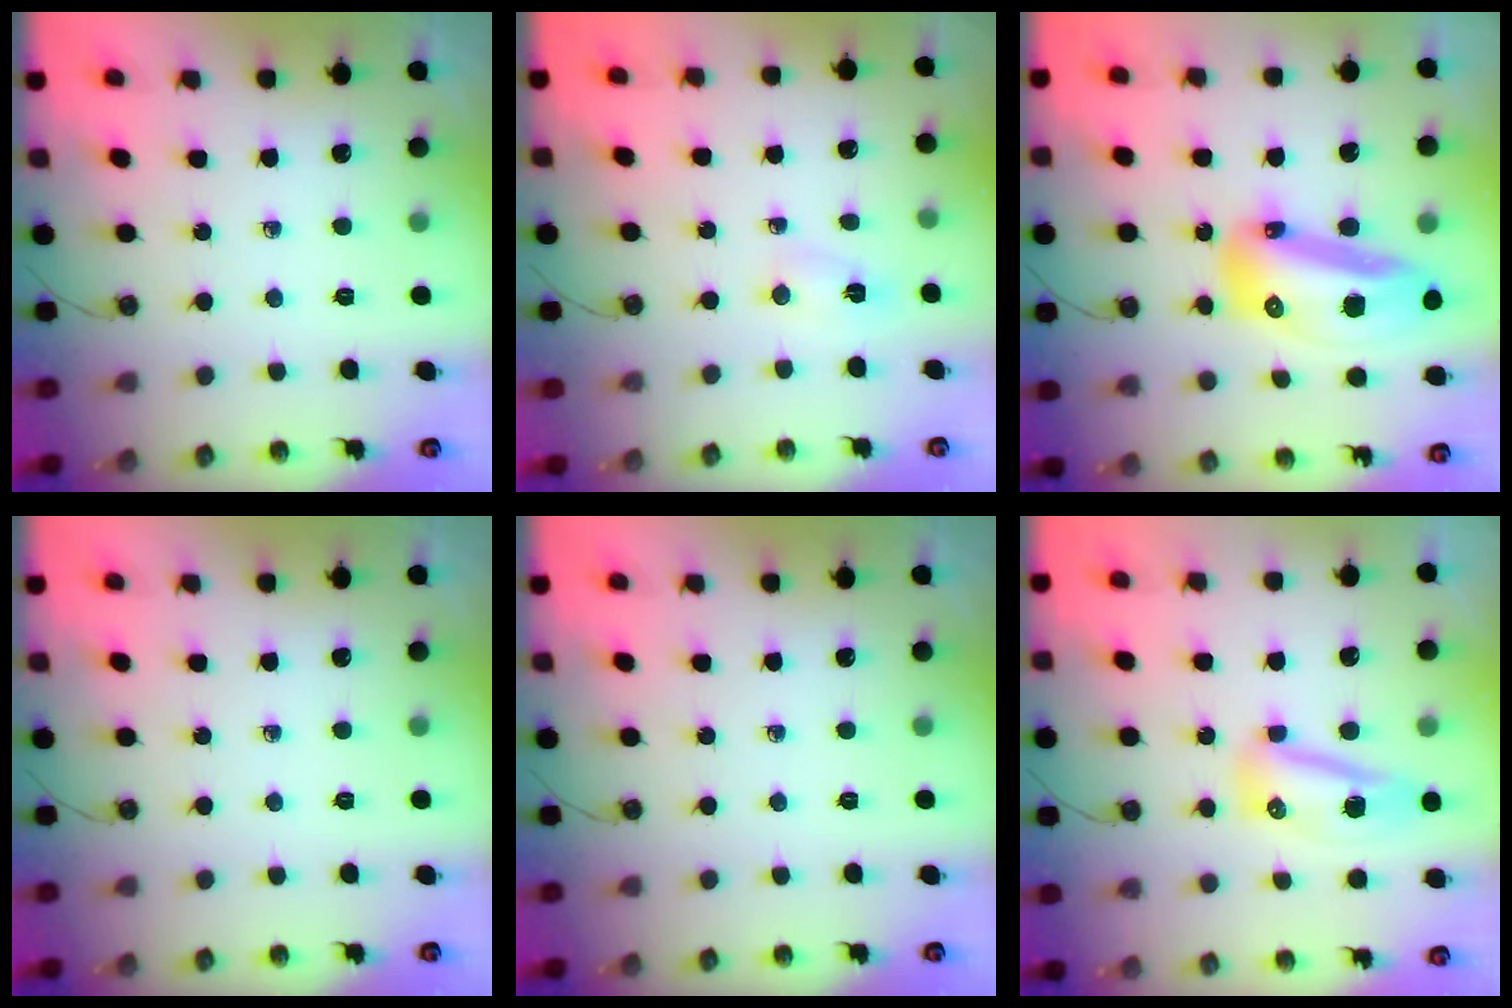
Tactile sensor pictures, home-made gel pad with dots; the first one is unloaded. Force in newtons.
{"total": 2.5, "press": 2.4, "slide": 0.5}
{"total": 18.9, "press": 18.8, "slide": 2.3}
{"total": 0.0}
{"total": 0.0}
{"total": 17.5, "press": 12.1, "slide": 12.6}